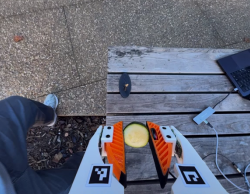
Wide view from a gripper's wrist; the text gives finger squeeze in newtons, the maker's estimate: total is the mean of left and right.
{"total": 7.5, "left": 7.0, "right": 8.0}